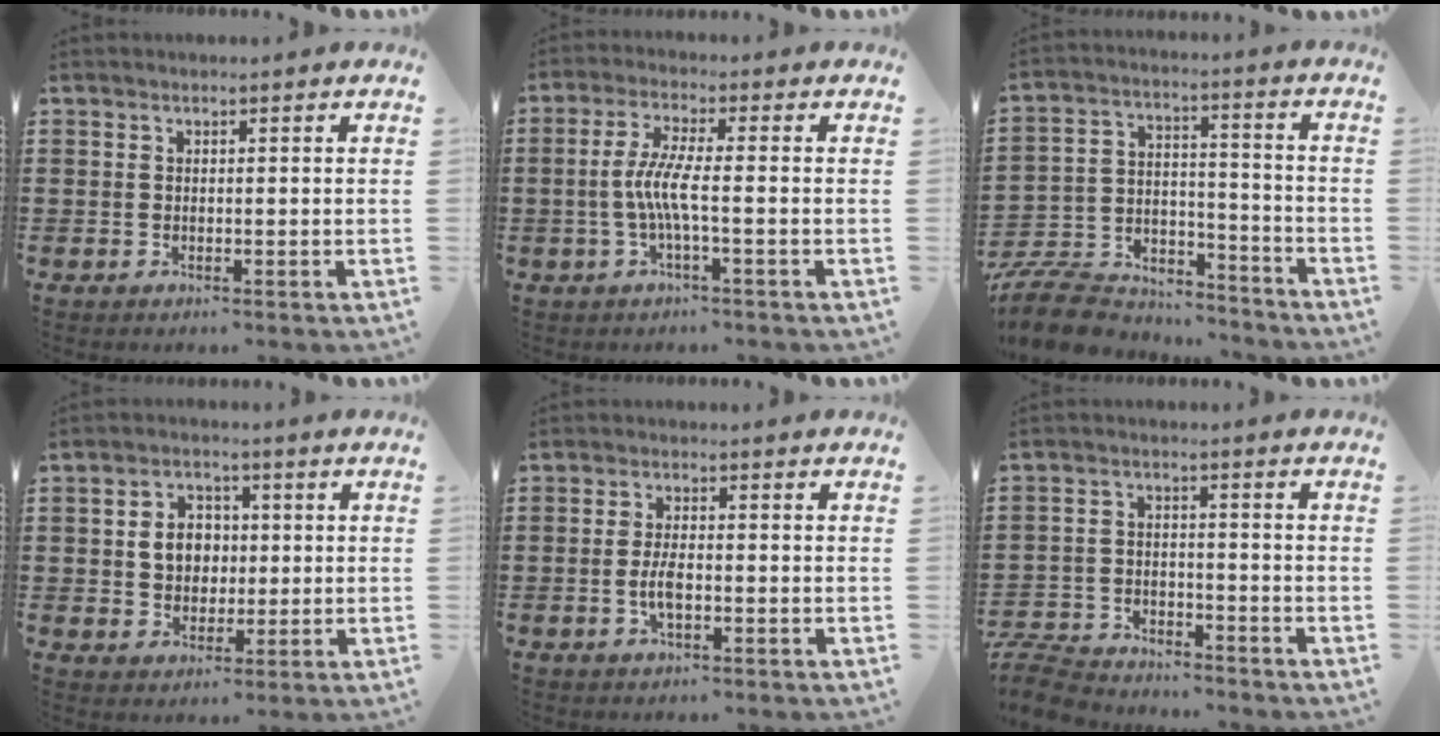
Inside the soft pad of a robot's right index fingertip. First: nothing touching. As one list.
[{"total": 5.3, "force": [-1.1, 0.4, 5.2], "torque": [-0.116, -0.008, -0.031]}, {"total": 10.0, "force": [-9.2, 3.1, 2.5], "torque": [-0.062, 0.024, -0.182]}, {"total": 5.6, "force": [0.4, 4.7, 3.0], "torque": [-0.065, 0.014, 0.001]}, {"total": 3.6, "force": [-1.0, 1.2, 3.3], "torque": [-0.075, -0.004, -0.022]}, {"total": 6.0, "force": [-5.8, 1.2, 0.9], "torque": [-0.036, 0.003, -0.120]}]